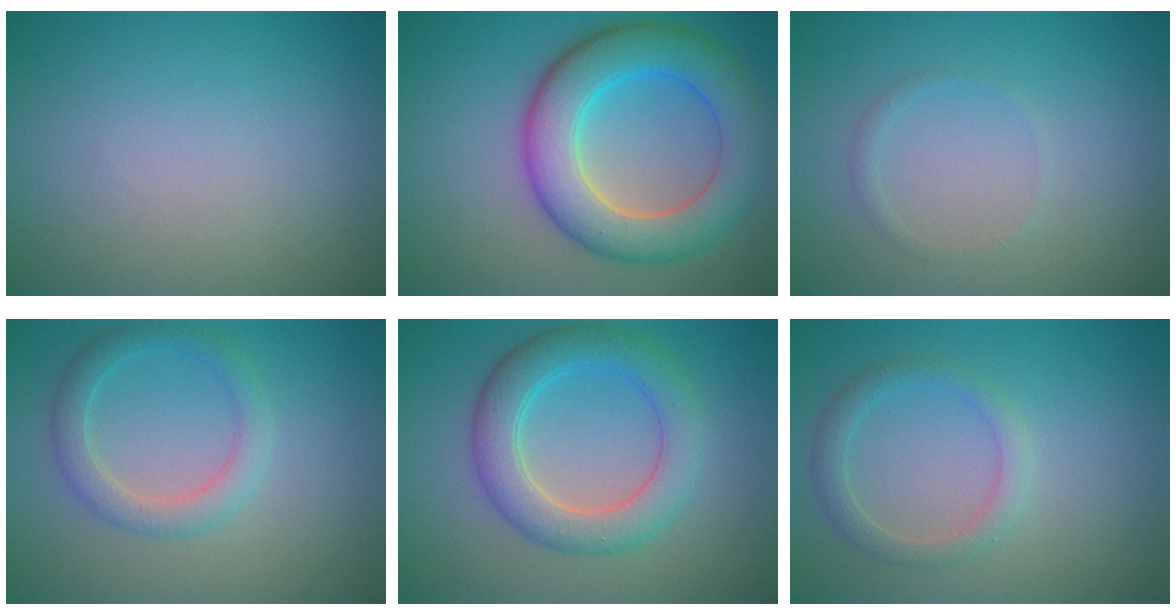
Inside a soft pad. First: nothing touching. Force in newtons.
{"total": 8.3, "press": 8.3, "slide": 0.2}
{"total": 0.7, "press": 0.7, "slide": 0.0}
{"total": 2.9, "press": 2.9, "slide": 0.1}
{"total": 5.3, "press": 5.3, "slide": 0.2}
{"total": 2.1, "press": 2.1, "slide": 0.1}